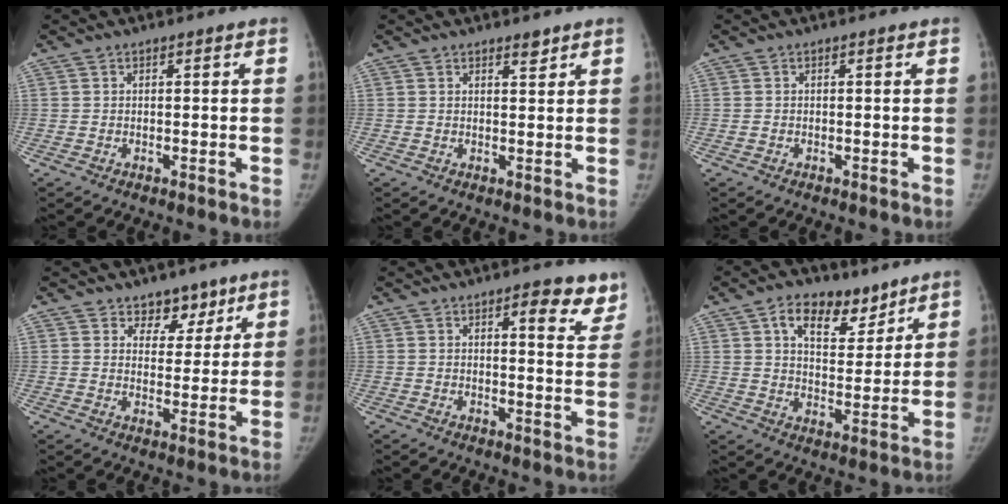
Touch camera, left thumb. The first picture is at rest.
{"total": 1.5, "force": [1.3, 0.4, 0.6], "torque": [0.001, -0.009, 0.019]}
{"total": 0.0}
{"total": 6.0, "force": [4.2, 3.9, 1.6], "torque": [0.020, -0.025, 0.065]}
{"total": 8.2, "force": [5.7, 2.8, 5.1], "torque": [-0.027, -0.031, 0.063]}
{"total": 10.8, "force": [6.5, 6.3, 5.8], "torque": [-0.059, -0.033, 0.107]}